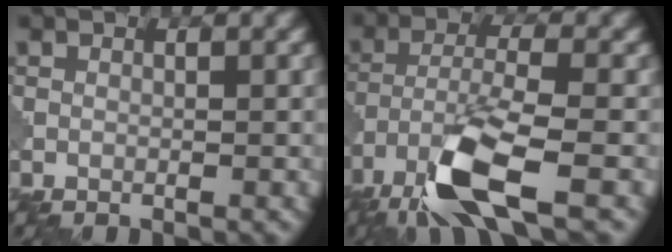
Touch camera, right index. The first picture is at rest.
{"total": 8.7, "force": [-5.0, 2.2, 6.8], "torque": [-0.133, -0.003, -0.102]}